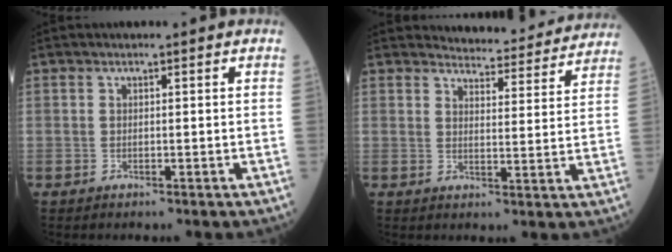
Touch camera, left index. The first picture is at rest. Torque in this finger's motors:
{"motor_torque": [-0.10, -0.54, 0.00, 0.00]}